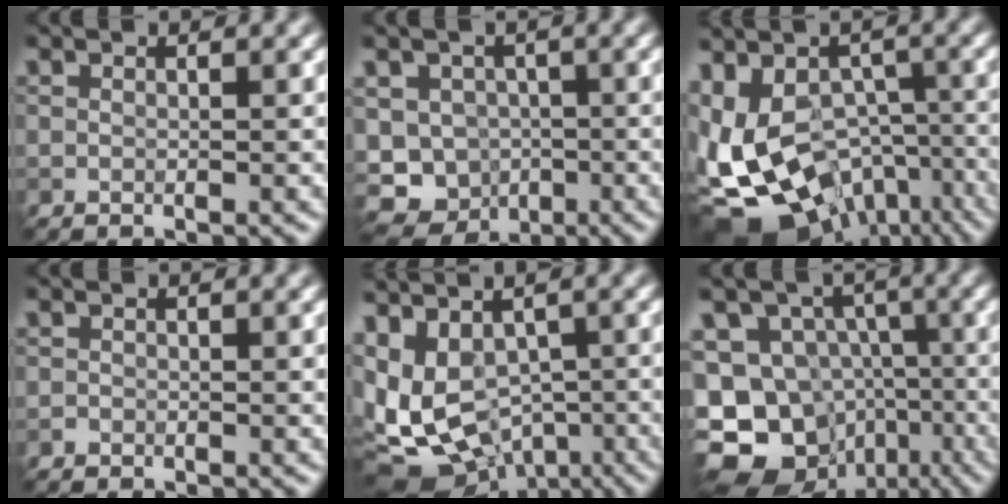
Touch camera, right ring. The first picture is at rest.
{"total": 6.7, "force": [-2.7, 5.8, 1.8], "torque": [-0.024, -0.014, -0.032]}
{"total": 14.0, "force": [-6.6, 9.6, 7.7], "torque": [-0.159, -0.024, -0.052]}
{"total": 0.9, "force": [-0.7, -0.2, -0.5], "torque": [0.004, 0.001, -0.001]}
{"total": 10.4, "force": [-2.2, 8.1, 6.2], "torque": [-0.140, -0.010, 0.019]}
{"total": 15.2, "force": [-6.5, 12.6, 5.6], "torque": [-0.133, -0.014, -0.084]}